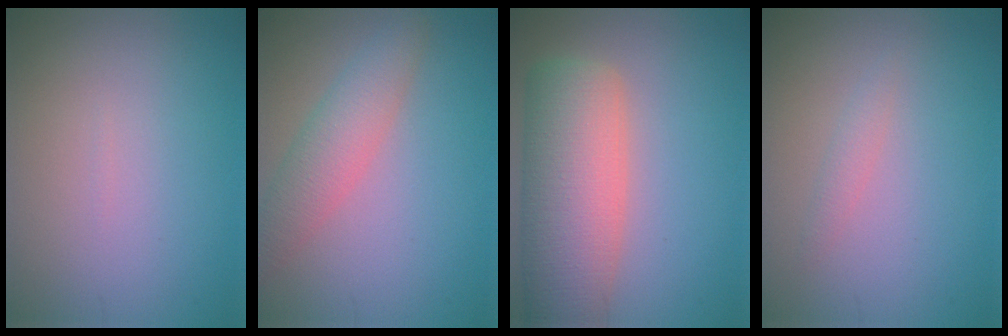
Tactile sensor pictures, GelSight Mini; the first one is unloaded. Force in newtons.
{"total": 3.5, "press": 3.5, "slide": 0.2}
{"total": 8.6, "press": 8.6, "slide": 0.8}
{"total": 1.0, "press": 1.0, "slide": 0.1}